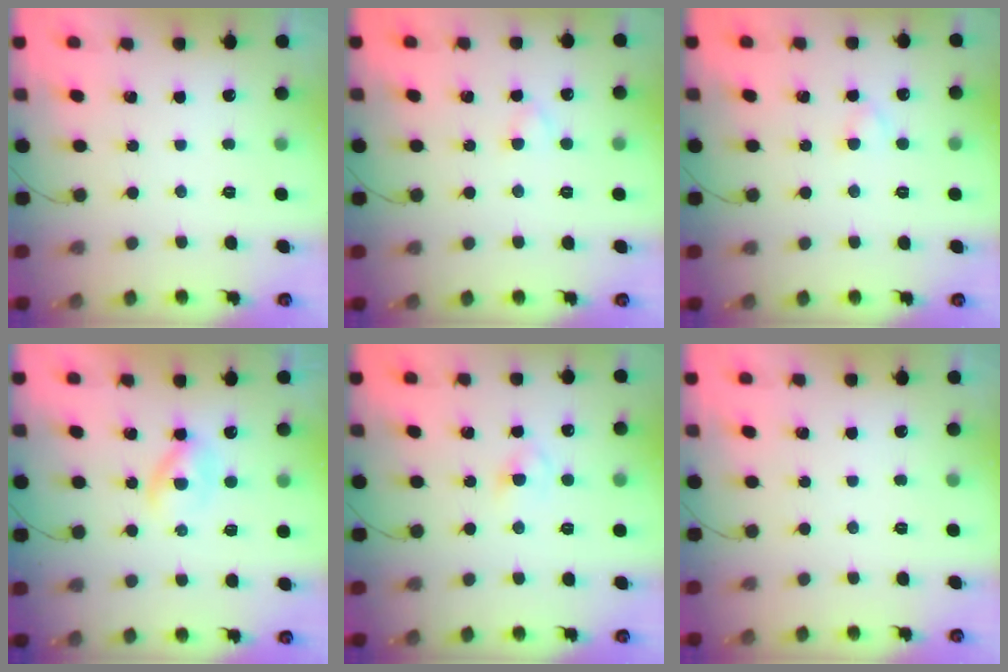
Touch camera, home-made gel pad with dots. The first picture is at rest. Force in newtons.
{"total": 2.0, "press": 1.8, "slide": 0.9}
{"total": 2.0, "press": 1.8, "slide": 0.9}
{"total": 2.4, "press": 2.2, "slide": 1.0}
{"total": 2.9, "press": 2.7, "slide": 1.2}
{"total": 0.0}